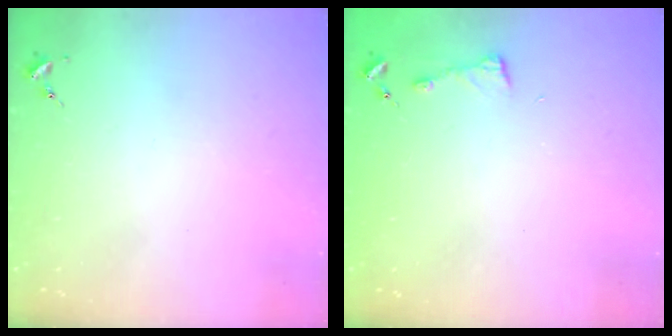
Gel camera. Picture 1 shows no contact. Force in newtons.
{"total": 3.2, "press": 3.1, "slide": 0.4}